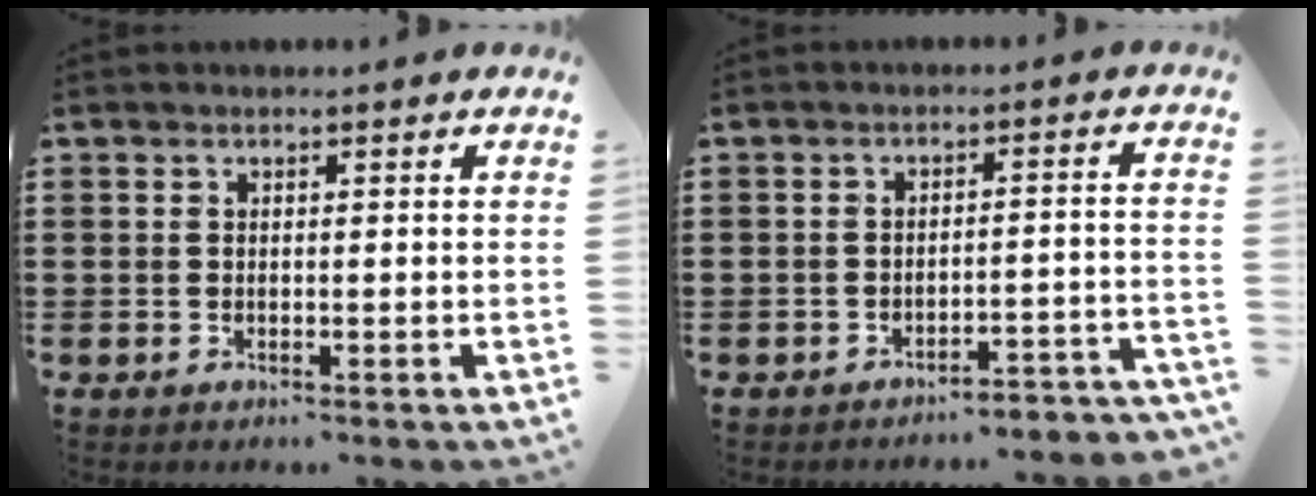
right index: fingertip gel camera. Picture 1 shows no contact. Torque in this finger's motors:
{"motor_torque": [0.17, 0.18, 0.08, -0.02]}